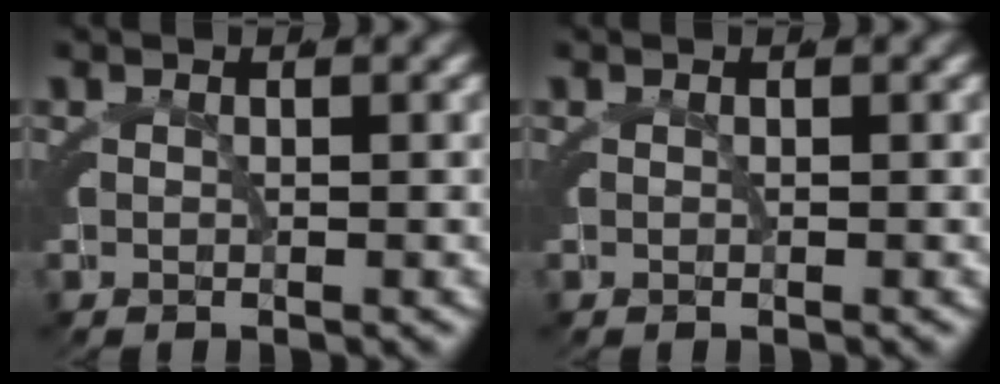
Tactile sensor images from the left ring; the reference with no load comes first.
{"total": 0.0}